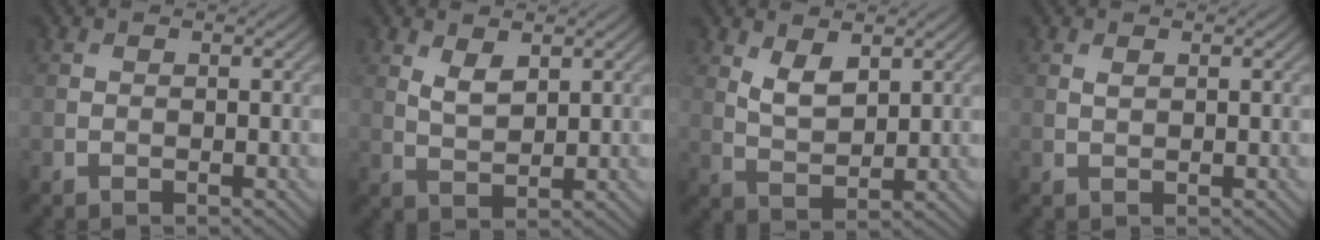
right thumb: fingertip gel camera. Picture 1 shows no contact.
{"total": 3.1, "force": [1.7, 1.5, 2.1], "torque": [-0.049, -0.006, 0.039]}
{"total": 4.2, "force": [2.2, 2.0, 2.9], "torque": [-0.065, -0.008, 0.048]}
{"total": 0.8, "force": [0.4, 0.4, 0.5], "torque": [-0.016, -0.001, 0.010]}